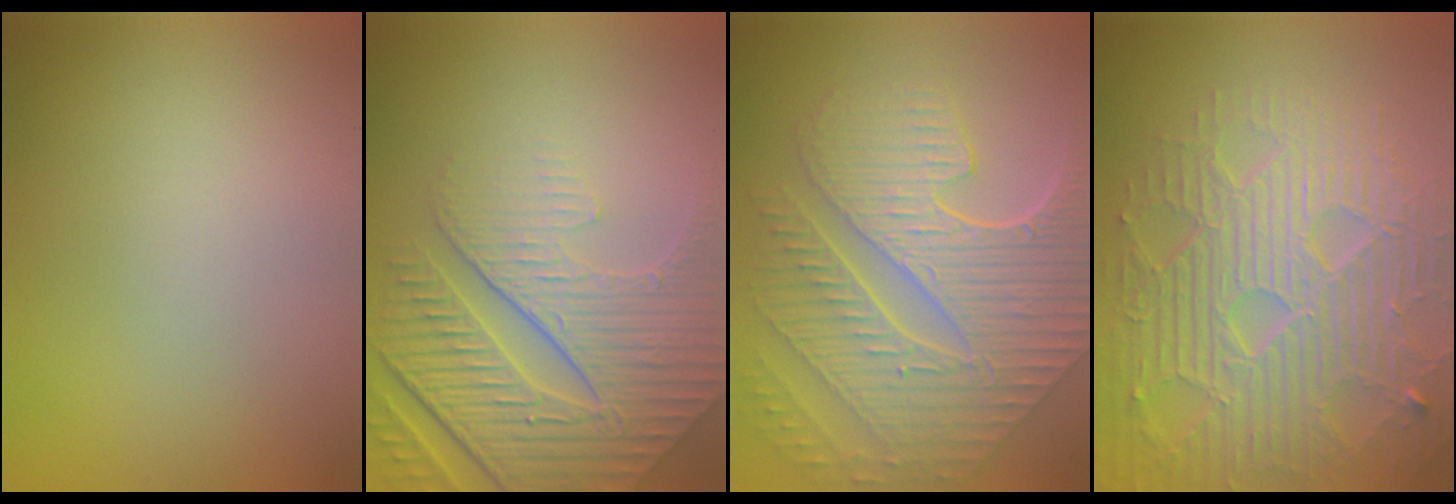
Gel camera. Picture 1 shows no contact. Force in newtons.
{"total": 9.1, "press": 6.3, "slide": 6.6}
{"total": 10.3, "press": 7.2, "slide": 7.3}
{"total": 9.0, "press": 6.5, "slide": 6.3}